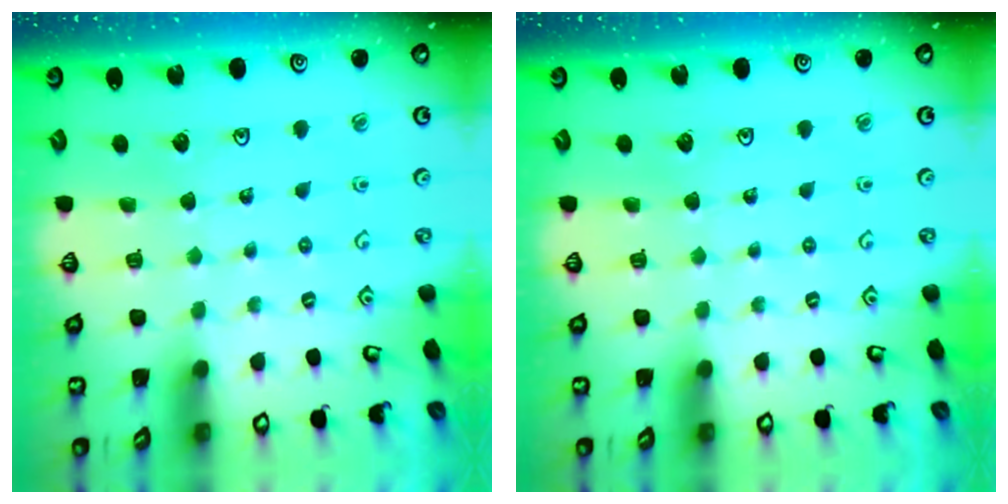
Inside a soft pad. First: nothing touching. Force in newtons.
{"total": 0.0}